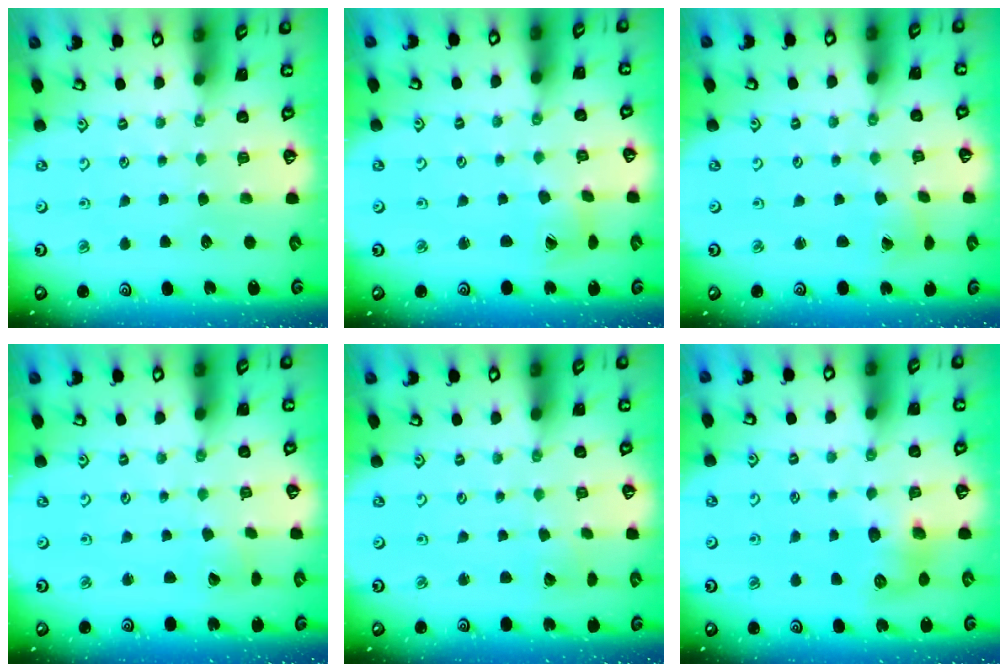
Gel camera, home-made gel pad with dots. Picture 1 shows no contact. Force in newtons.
{"total": 3.5, "press": 3.5, "slide": 0.4}
{"total": 1.6, "press": 1.6, "slide": 0.1}
{"total": 2.7, "press": 2.7, "slide": 0.3}
{"total": 2.5, "press": 2.5, "slide": 0.3}
{"total": 8.5, "press": 8.5, "slide": 0.4}